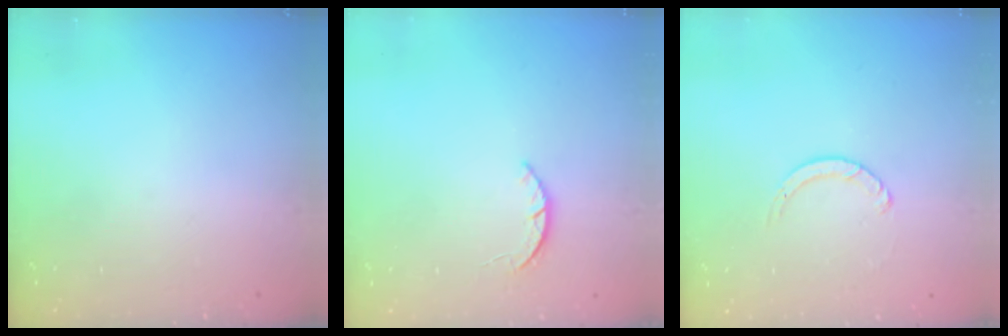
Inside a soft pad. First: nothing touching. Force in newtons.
{"total": 1.9, "press": 1.9, "slide": 0.3}
{"total": 1.3, "press": 1.2, "slide": 0.2}